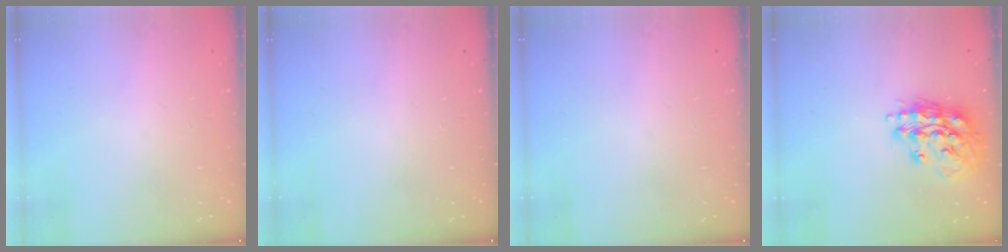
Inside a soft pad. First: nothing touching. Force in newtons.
{"total": 0.0}
{"total": 0.0}
{"total": 15.3, "press": 15.2, "slide": 1.9}